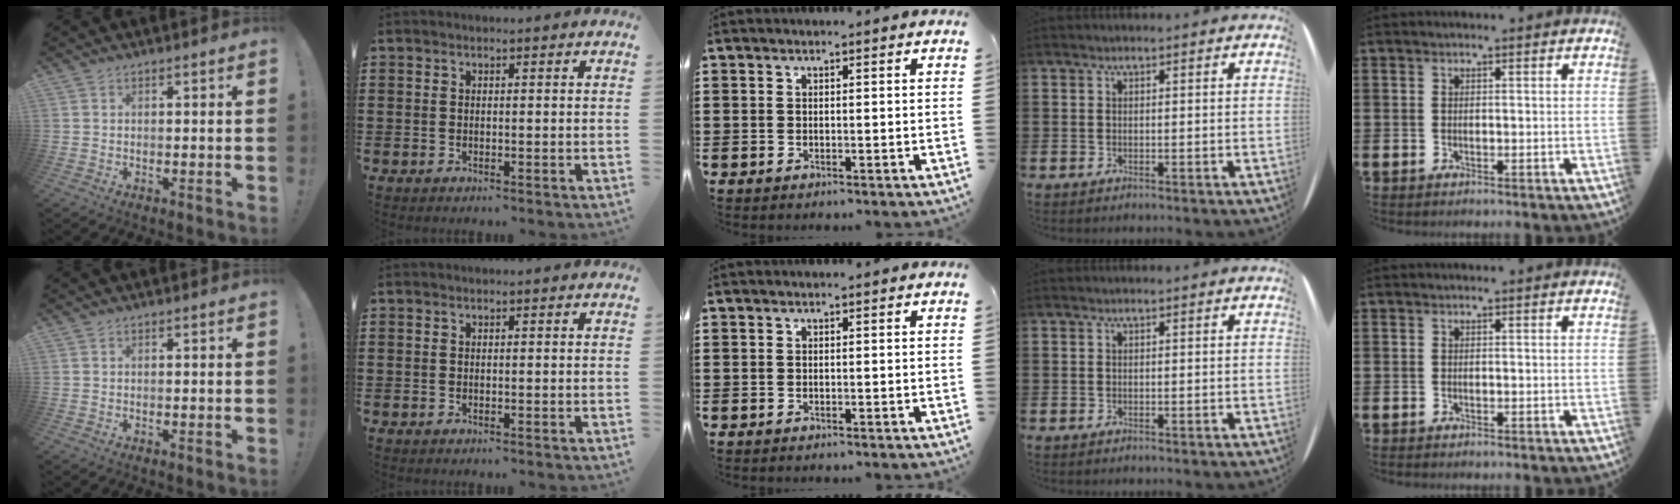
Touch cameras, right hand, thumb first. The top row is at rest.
{}